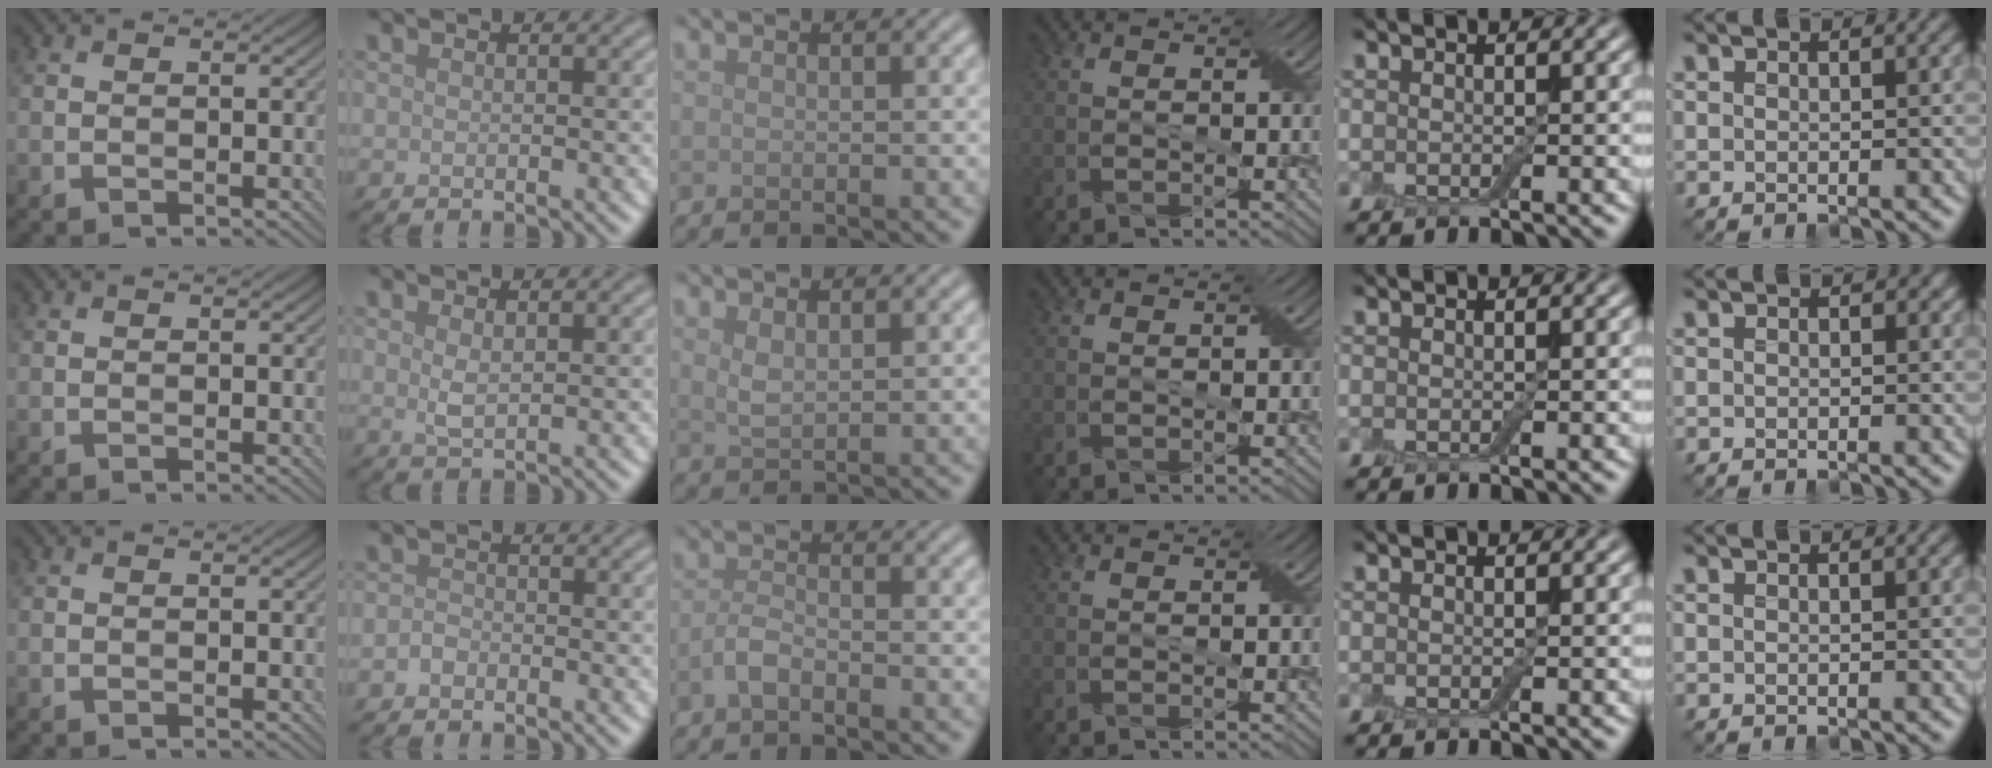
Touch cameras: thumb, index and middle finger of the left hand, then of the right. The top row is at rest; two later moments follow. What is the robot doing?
{"motion": "extract", "object": "drawer"}